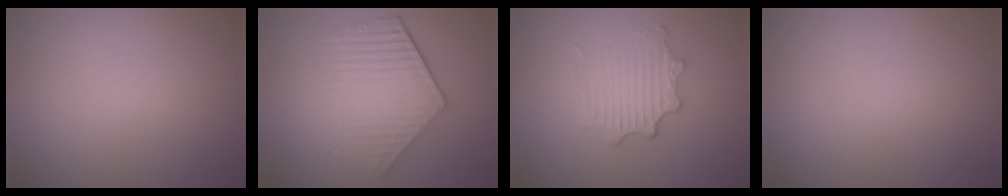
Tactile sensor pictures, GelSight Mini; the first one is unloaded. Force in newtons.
{"total": 6.0, "press": 4.5, "slide": 4.0}
{"total": 3.4, "press": 2.7, "slide": 2.0}
{"total": 0.0}